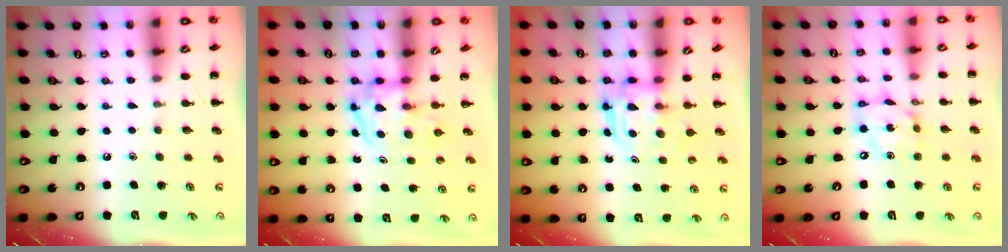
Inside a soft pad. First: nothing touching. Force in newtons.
{"total": 3.8, "press": 3.8, "slide": 0.5}
{"total": 3.2, "press": 3.2, "slide": 0.2}
{"total": 9.0, "press": 8.7, "slide": 2.1}